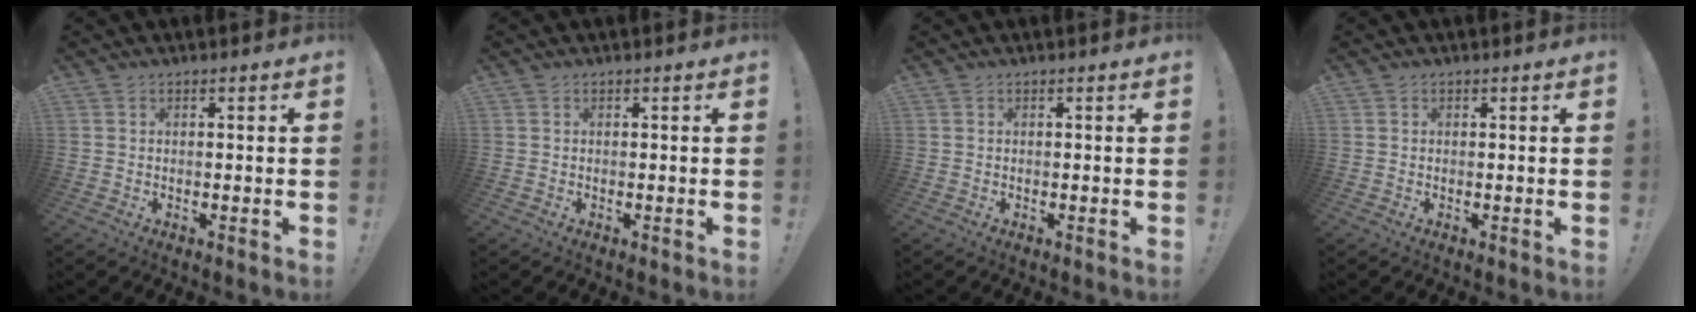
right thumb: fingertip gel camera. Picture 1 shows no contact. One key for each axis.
{"total": 0.0}
{"total": 0.0}
{"total": 0.0}